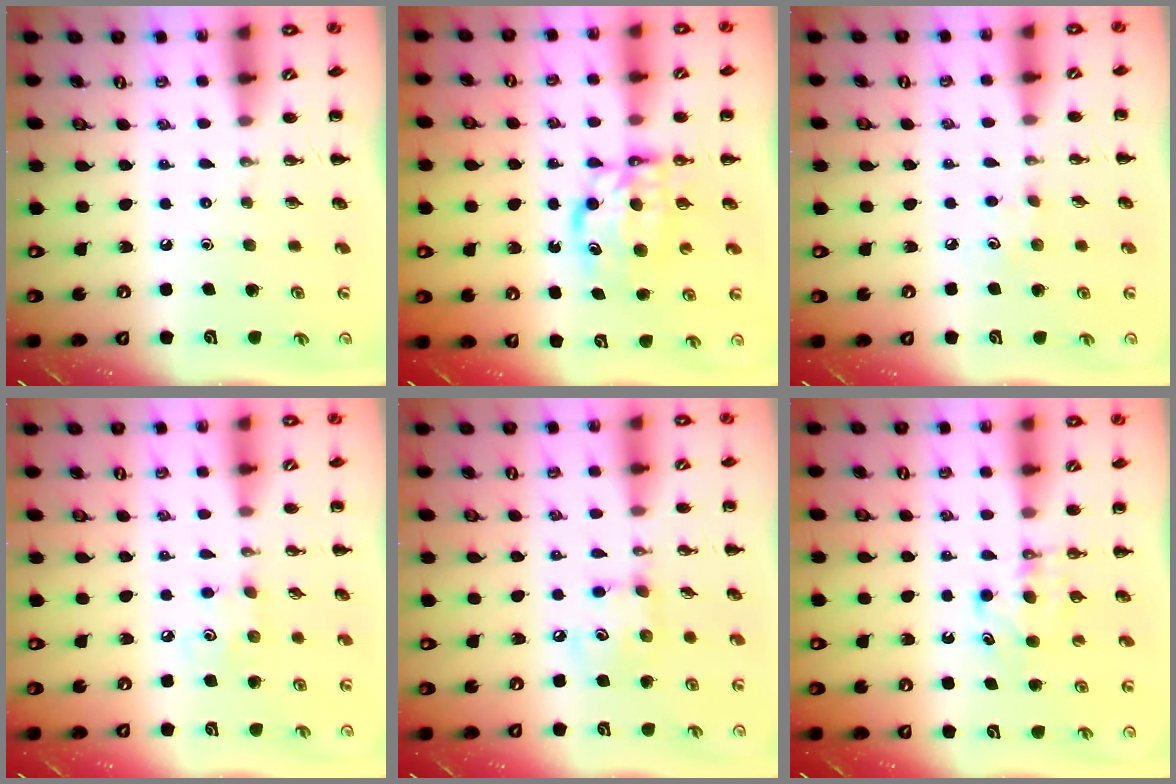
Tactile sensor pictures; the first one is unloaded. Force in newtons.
{"total": 6.9, "press": 6.8, "slide": 0.6}
{"total": 4.6, "press": 4.5, "slide": 1.1}
{"total": 4.2, "press": 4.1, "slide": 0.9}
{"total": 6.5, "press": 6.5, "slide": 0.5}
{"total": 5.6, "press": 5.4, "slide": 1.5}